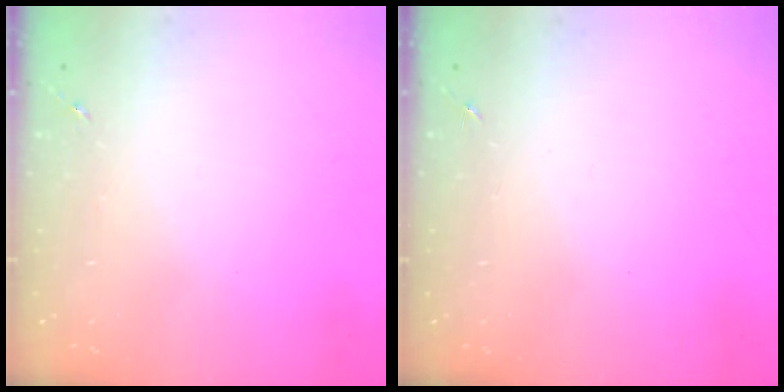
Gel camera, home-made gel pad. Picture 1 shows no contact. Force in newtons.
{"total": 0.0}